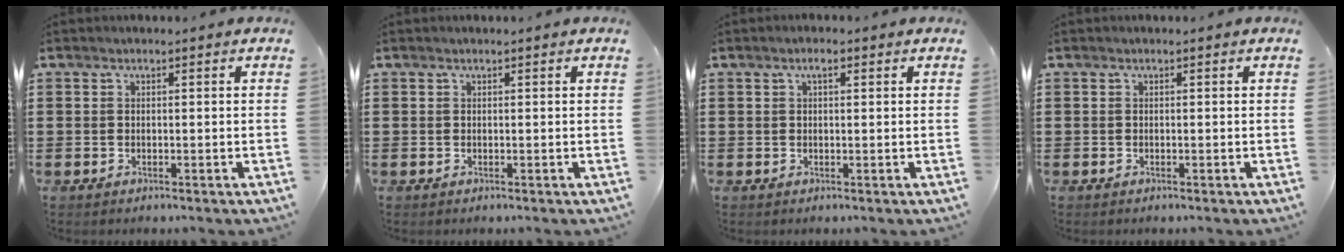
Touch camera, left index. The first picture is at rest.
{"total": 0.0}
{"total": 1.7, "force": [0.6, 0.6, 1.5], "torque": [-0.030, 0.005, 0.008]}
{"total": 0.0}